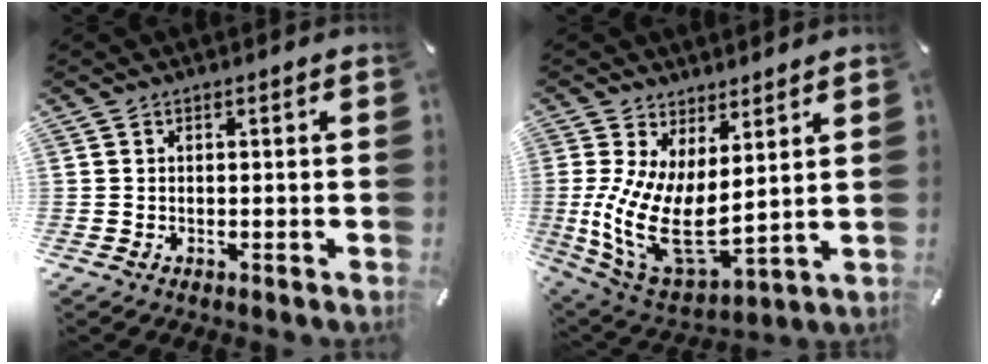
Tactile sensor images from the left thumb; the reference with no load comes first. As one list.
[{"total": 12.7, "force": [1.6, 6.5, 10.8], "torque": [-0.239, -0.045, 0.039]}]